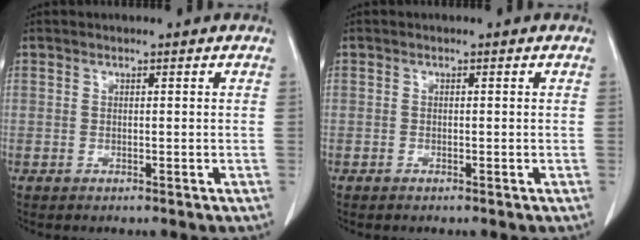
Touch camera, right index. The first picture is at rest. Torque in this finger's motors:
{"motor_torque": [-0.01, 0.02, -0.03, 0.01]}